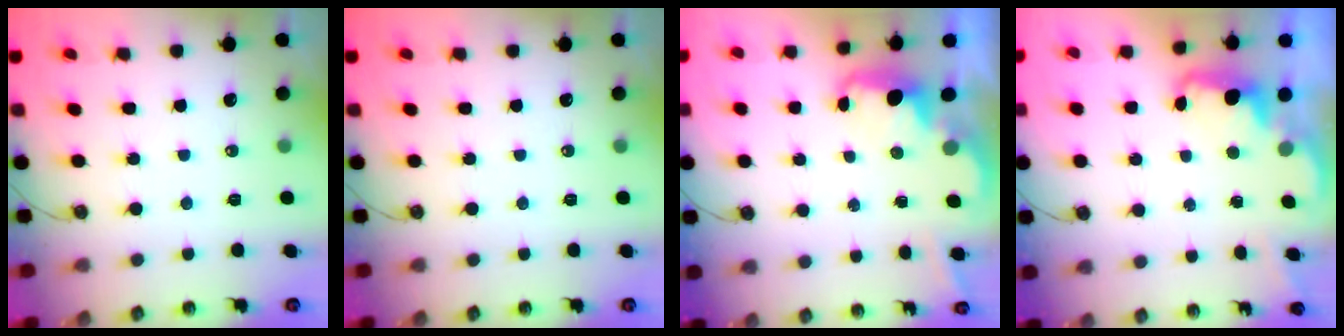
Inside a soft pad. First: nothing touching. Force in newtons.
{"total": 0.0}
{"total": 2.6, "press": 2.6, "slide": 0.5}
{"total": 2.3, "press": 2.2, "slide": 0.7}